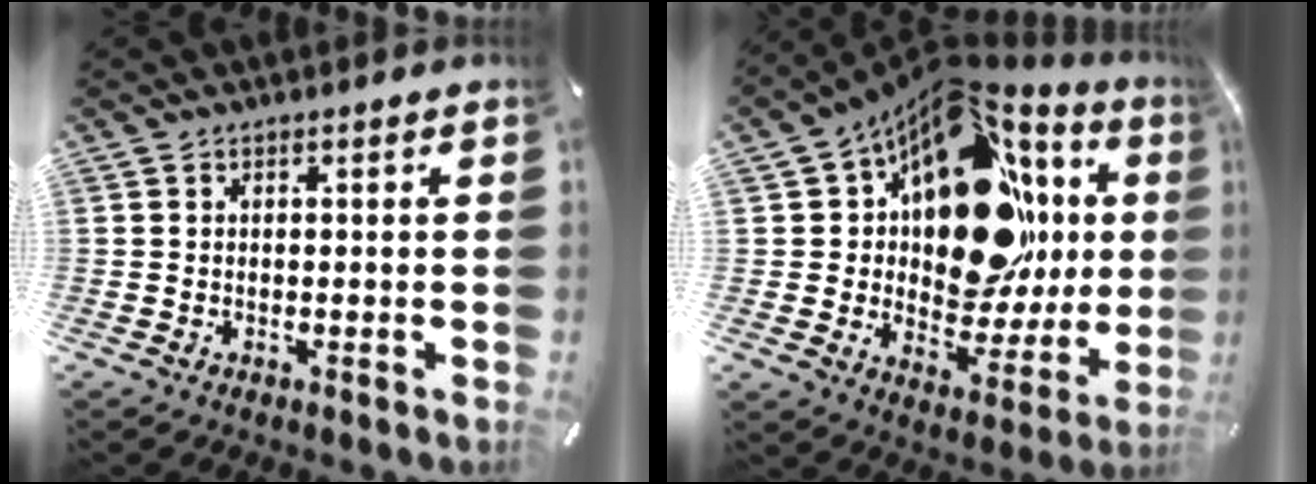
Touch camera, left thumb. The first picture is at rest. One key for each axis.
{"total": 21.1, "fx": 6.7, "fy": 12.6, "fz": 15.5, "tx": -0.233, "ty": -0.066, "tz": 0.111}